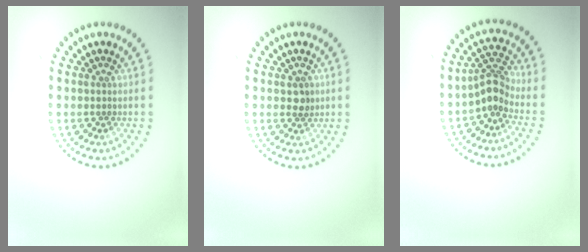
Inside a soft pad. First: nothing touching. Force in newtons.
{"total": 1.5, "press": 1.5, "slide": 0.4}
{"total": 2.9, "press": 2.0, "slide": 2.0}